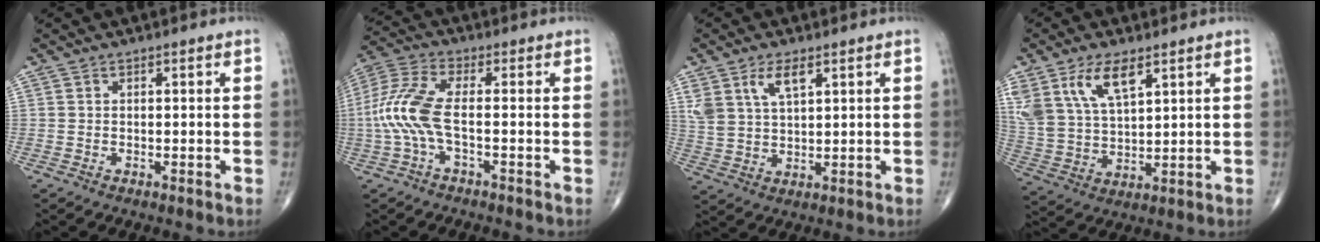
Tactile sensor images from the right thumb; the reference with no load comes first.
{"total": 9.5, "force": [-1.5, 3.1, 8.9], "torque": [-0.226, 0.026, -0.037]}
{"total": 6.8, "force": [3.6, 3.1, 4.9], "torque": [-0.095, -0.011, 0.077]}
{"total": 12.6, "force": [6.8, 5.9, 8.8], "torque": [-0.169, -0.019, 0.143]}